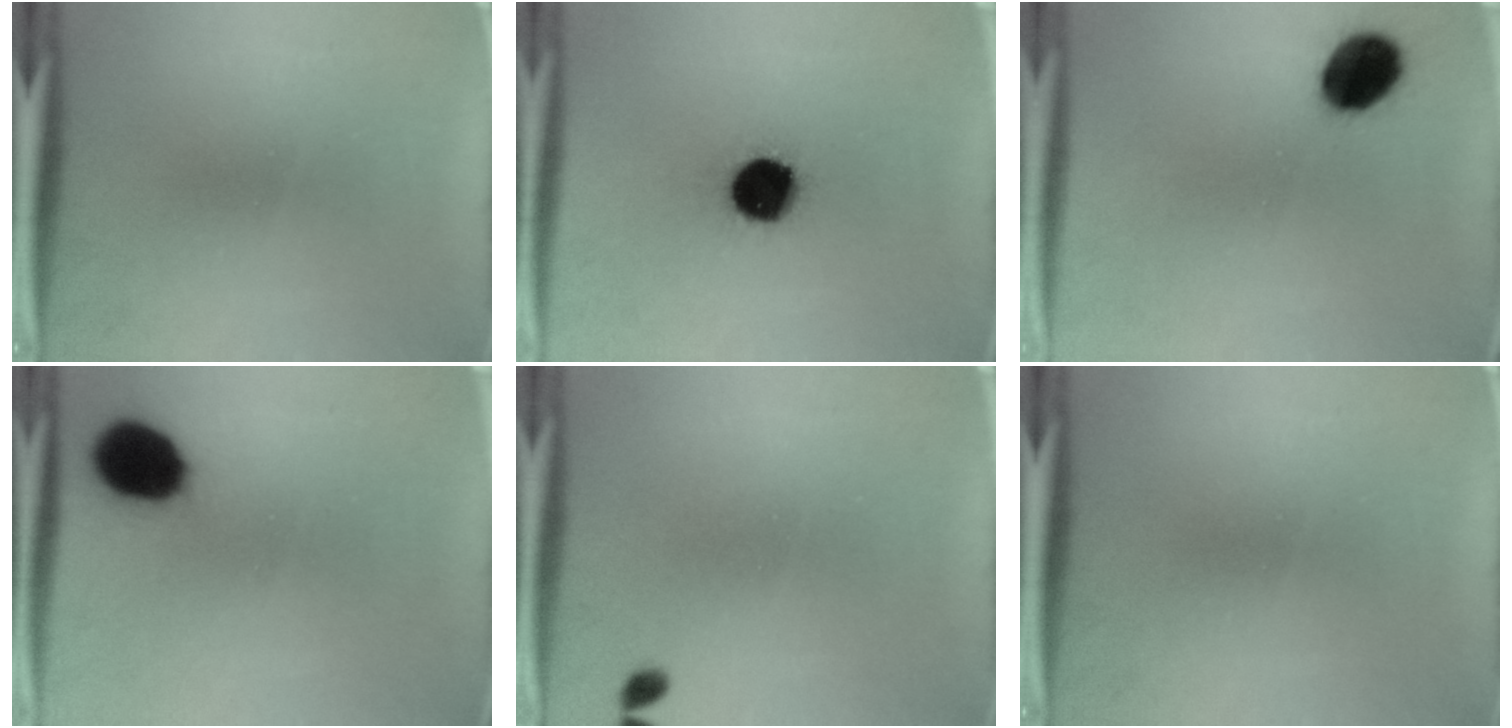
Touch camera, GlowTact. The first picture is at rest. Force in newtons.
{"total": 15.2}
{"total": 10.2}
{"total": 13.0}
{"total": 1.1}
{"total": 0.0}